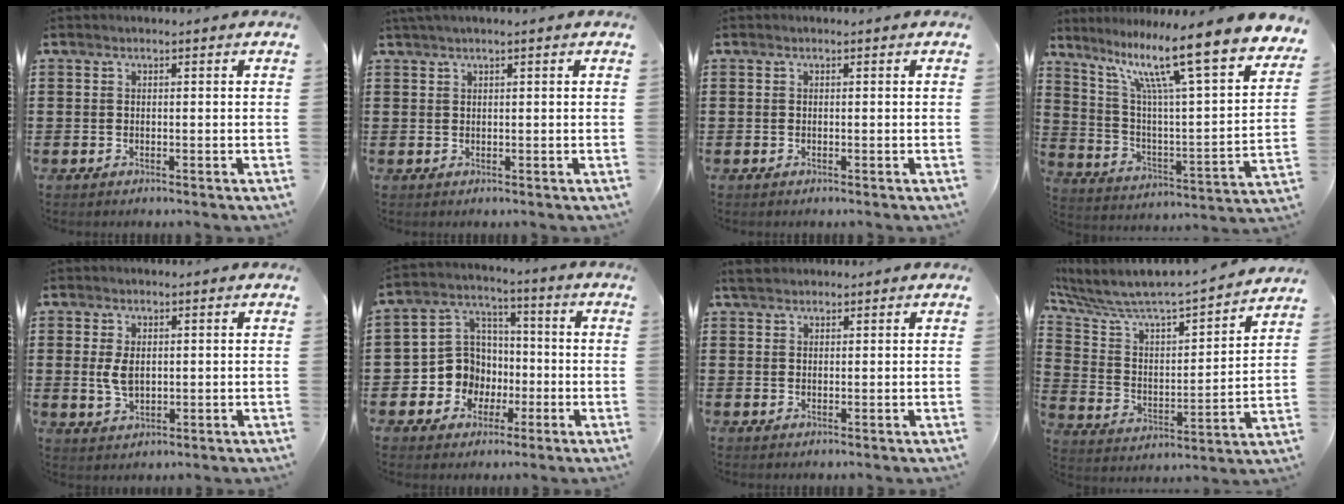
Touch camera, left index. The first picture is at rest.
{"total": 1.2, "force": [0.7, -0.1, 0.9], "torque": [-0.017, -0.002, 0.014]}
{"total": 0.0}
{"total": 13.4, "force": [9.5, 0.9, 9.5], "torque": [-0.198, -0.067, 0.144]}
{"total": 3.9, "force": [0.5, 2.2, 3.1], "torque": [-0.078, 0.000, 0.004]}
{"total": 8.7, "force": [-1.6, 8.3, 2.2], "torque": [-0.087, 0.010, -0.028]}
{"total": 1.9, "force": [1.7, 0.7, 0.6], "torque": [-0.016, 0.005, 0.033]}
{"total": 5.1, "force": [4.9, 0.6, 1.4], "torque": [-0.060, -0.061, 0.072]}